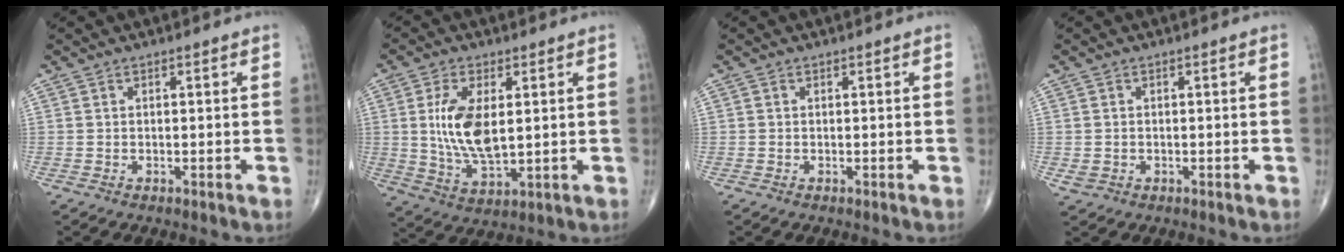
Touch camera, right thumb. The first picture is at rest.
{"total": 11.4, "force": [1.6, 5.5, 9.8], "torque": [-0.189, -0.017, 0.038]}
{"total": 0.0}
{"total": 1.6, "force": [-0.2, 1.4, 0.8], "torque": [-0.017, 0.002, 0.001]}